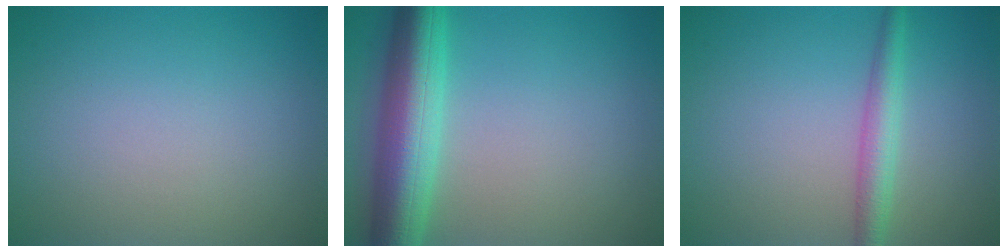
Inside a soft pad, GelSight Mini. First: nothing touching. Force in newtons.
{"total": 7.7, "press": 7.7, "slide": 0.3}
{"total": 2.7, "press": 2.7, "slide": 0.1}